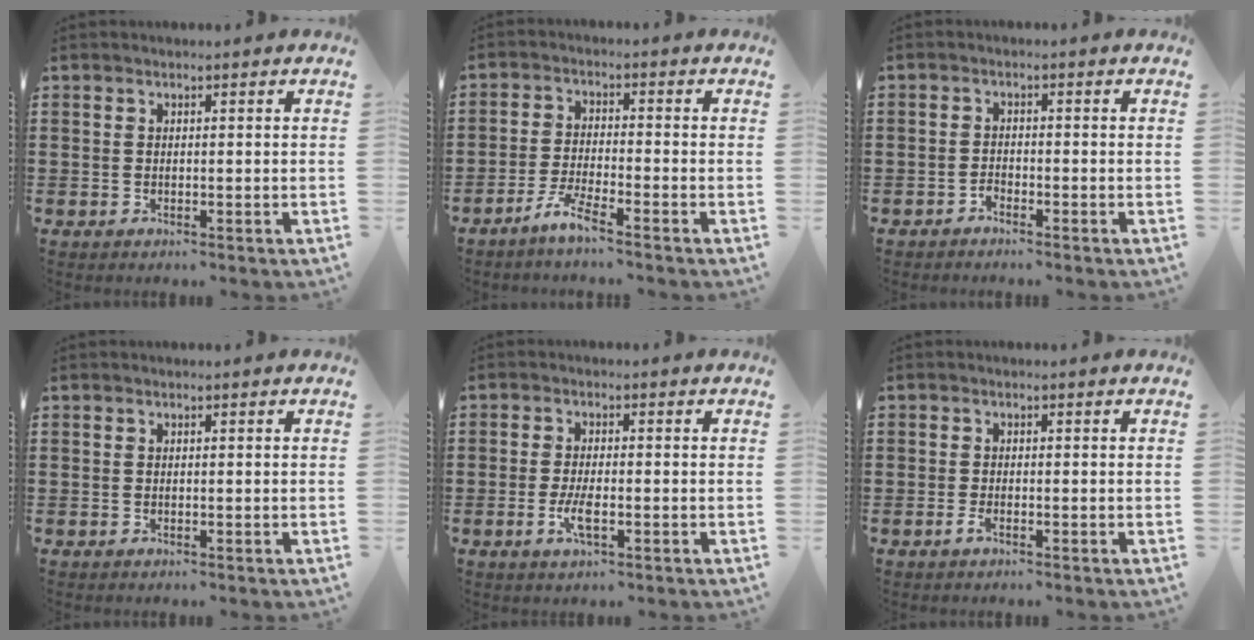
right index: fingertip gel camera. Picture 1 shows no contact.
{"total": 3.9, "force": [-3.2, -0.2, 2.3], "torque": [-0.062, -0.008, -0.066]}
{"total": 1.2, "force": [-1.2, 0.4, 0.1], "torque": [-0.006, 0.003, -0.025]}
{"total": 0.0}
{"total": 3.8, "force": [-1.1, 1.1, 3.4], "torque": [-0.071, -0.003, -0.023]}
{"total": 1.1, "force": [-0.7, 0.4, 0.8], "torque": [-0.023, -0.006, -0.014]}